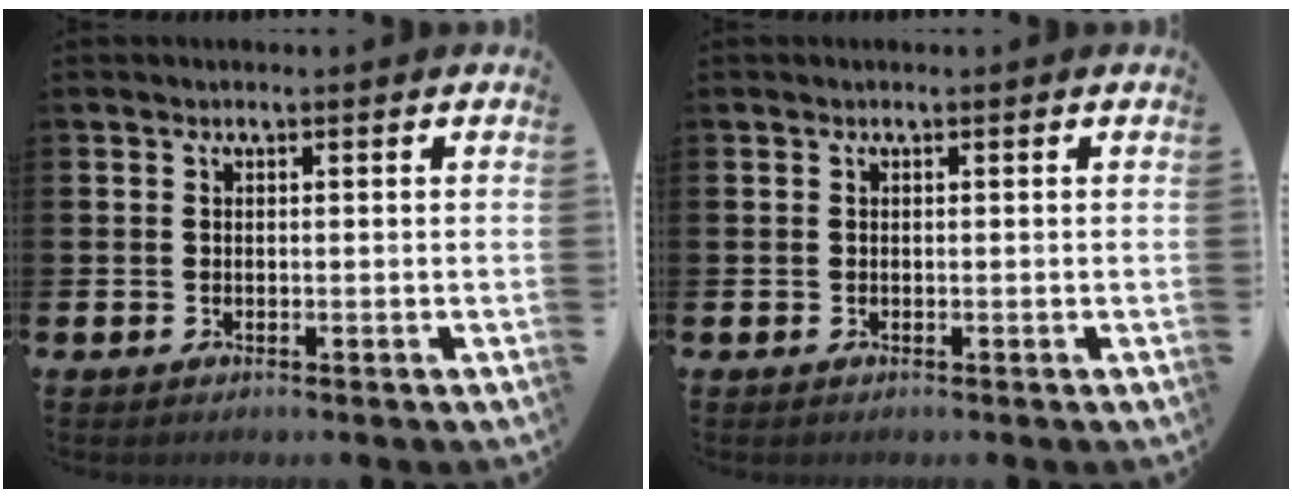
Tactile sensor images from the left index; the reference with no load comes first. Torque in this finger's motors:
{"motor_torque": [0.00, 0.00, 0.00, 0.01]}